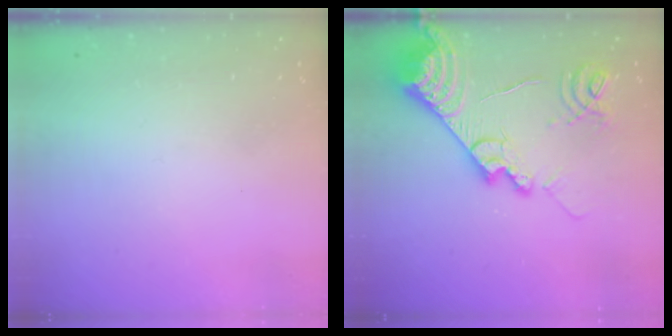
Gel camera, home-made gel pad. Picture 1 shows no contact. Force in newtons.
{"total": 19.6, "press": 19.5, "slide": 1.9}